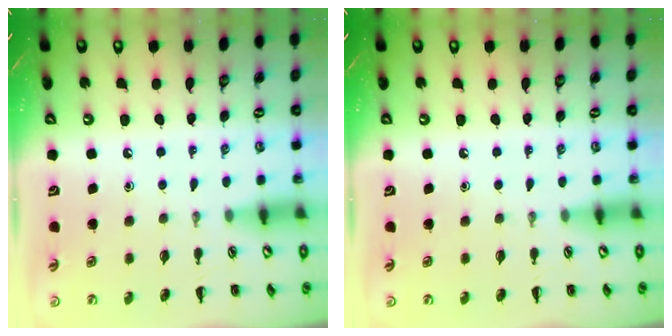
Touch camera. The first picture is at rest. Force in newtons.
{"total": 0.0}